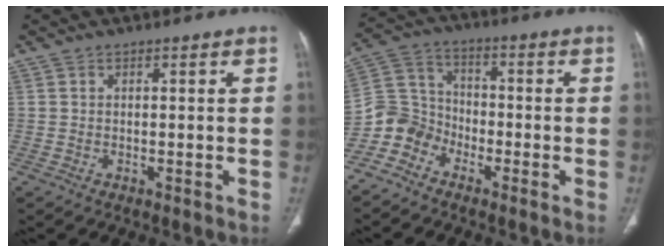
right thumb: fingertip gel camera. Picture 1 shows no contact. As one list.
[{"total": 7.8, "force": [-5.1, 5.7, 1.5], "torque": [-0.016, 0.049, -0.118]}]